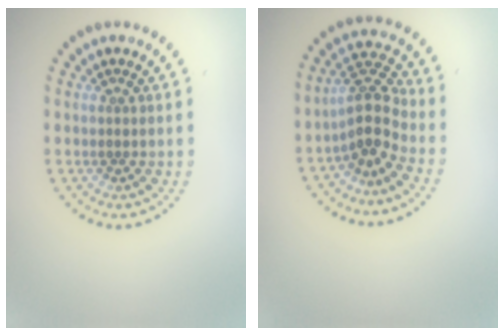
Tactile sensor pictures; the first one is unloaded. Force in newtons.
{"total": 3.4, "press": 2.8, "slide": 2.1}